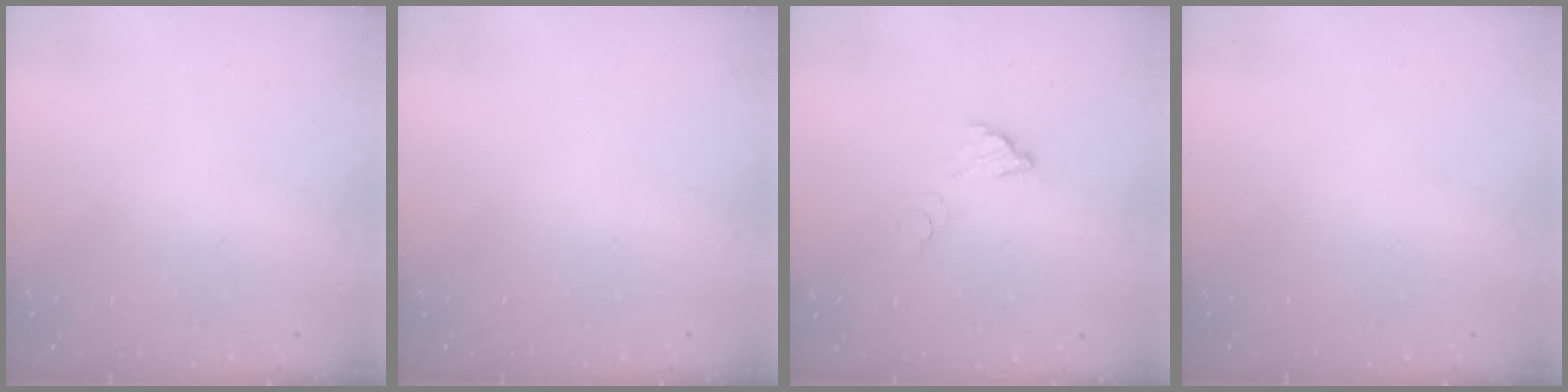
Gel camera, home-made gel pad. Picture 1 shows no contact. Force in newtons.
{"total": 0.0}
{"total": 3.6, "press": 3.6, "slide": 0.3}
{"total": 0.0}